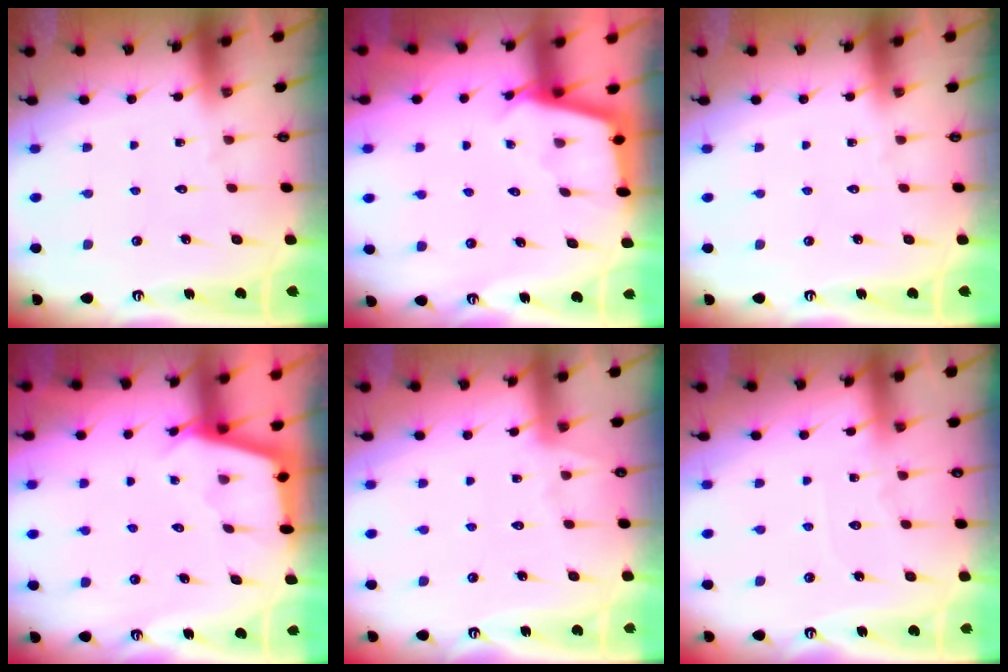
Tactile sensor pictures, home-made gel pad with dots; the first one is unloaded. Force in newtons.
{"total": 2.9, "press": 2.9, "slide": 0.3}
{"total": 0.0}
{"total": 2.8, "press": 2.7, "slide": 0.3}
{"total": 3.7, "press": 3.7, "slide": 0.5}
{"total": 3.7, "press": 3.6, "slide": 0.5}